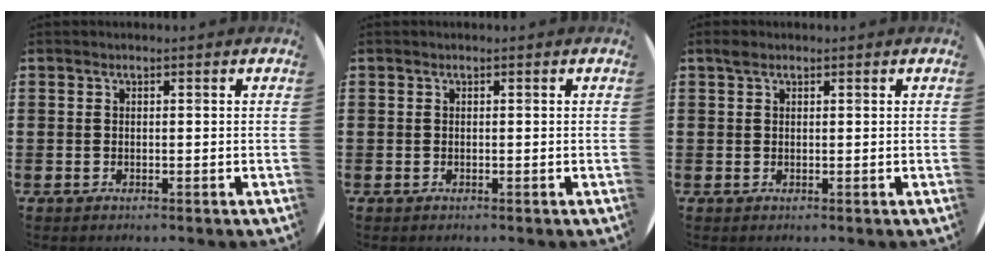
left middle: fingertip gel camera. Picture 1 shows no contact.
{"total": 0.0}
{"total": 0.9, "force": [0.7, 0.5, 0.4], "torque": [-0.001, 0.000, 0.011]}